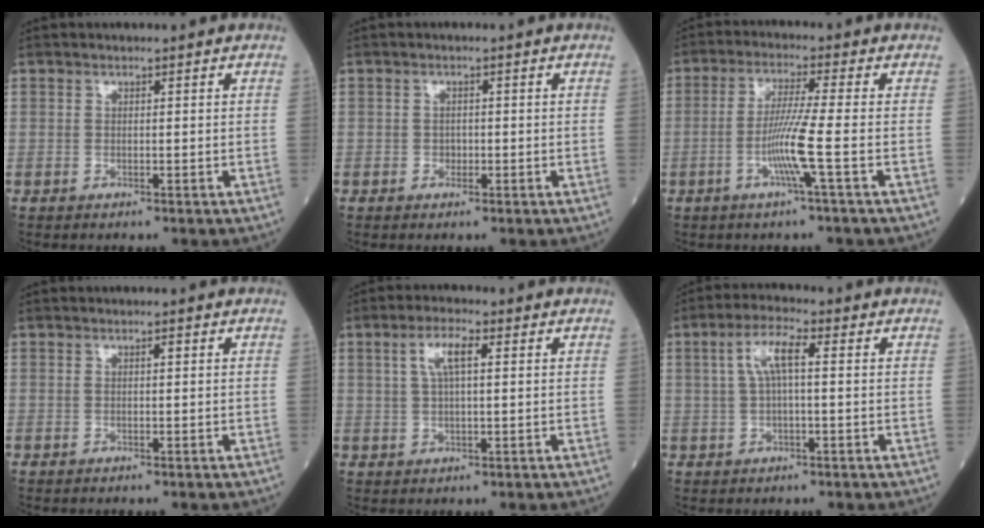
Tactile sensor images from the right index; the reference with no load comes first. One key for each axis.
{"total": 1.1, "fx": -0.4, "fy": 1.0, "fz": 0.5, "tx": -0.004, "ty": 0.004, "tz": -0.005}
{"total": 7.0, "fx": -2.1, "fy": -1.3, "fz": 6.5, "tx": -0.129, "ty": -0.009, "tz": -0.046}
{"total": 0.7, "fx": 0.2, "fy": 0.1, "fz": 0.7, "tx": -0.013, "ty": 0.002, "tz": 0.003}
{"total": 4.6, "fx": 1.5, "fy": 1.0, "fz": 4.2, "tx": -0.088, "ty": 0.012, "tz": 0.031}
{"total": 5.3, "fx": 0.9, "fy": 1.2, "fz": 5.1, "tx": -0.106, "ty": 0.020, "tz": 0.018}